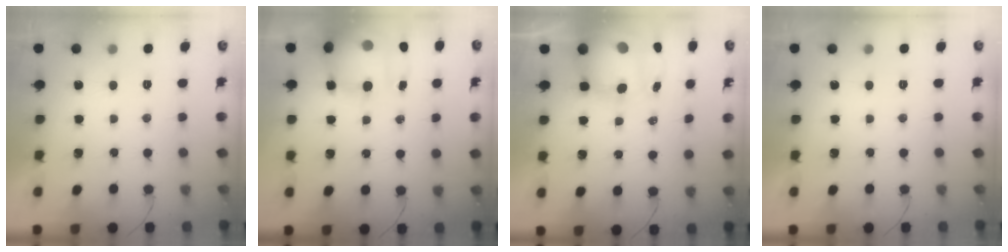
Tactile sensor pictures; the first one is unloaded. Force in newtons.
{"total": 16.9, "press": 16.4, "slide": 3.9}
{"total": 11.7, "press": 11.2, "slide": 3.3}
{"total": 0.0}